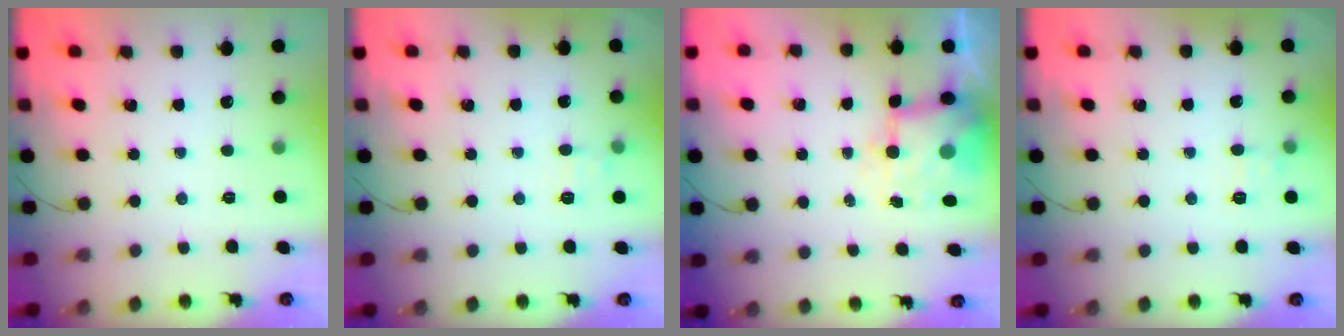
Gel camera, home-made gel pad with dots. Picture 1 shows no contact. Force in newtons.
{"total": 6.9, "press": 6.7, "slide": 1.6}
{"total": 7.6, "press": 7.5, "slide": 1.3}
{"total": 6.9, "press": 6.7, "slide": 1.6}